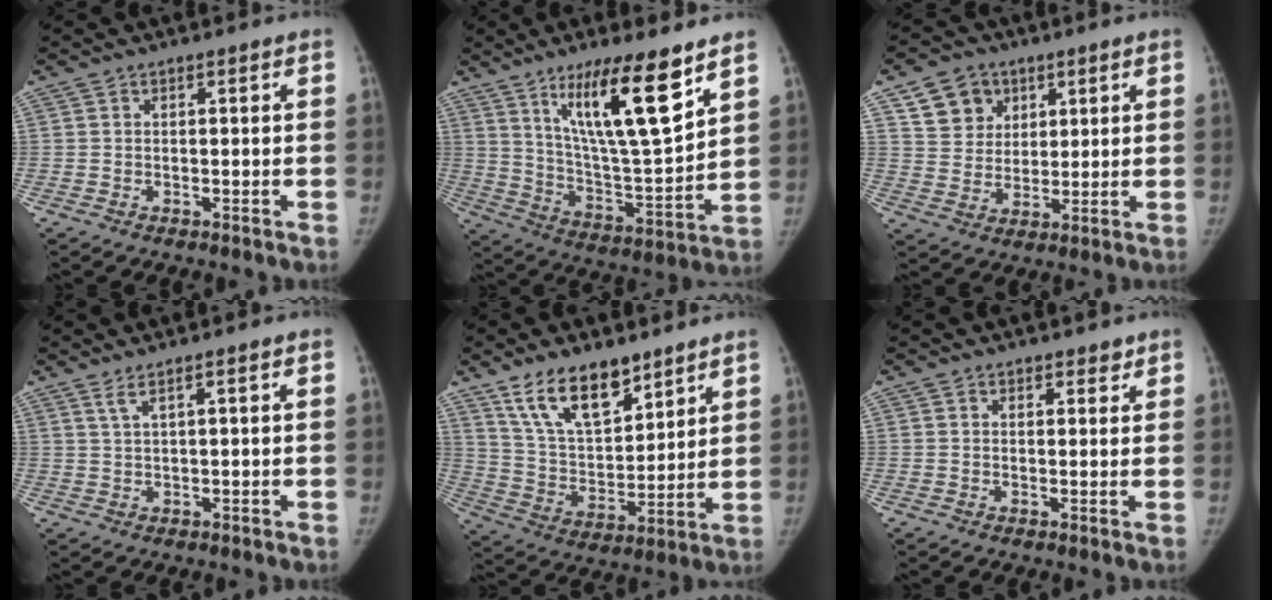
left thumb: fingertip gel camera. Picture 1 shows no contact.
{"total": 18.3, "force": [10.7, 3.3, 14.5], "torque": [-0.226, -0.066, 0.194]}
{"total": 9.1, "force": [4.5, 7.6, 2.3], "torque": [-0.003, -0.019, 0.082]}
{"total": 1.8, "force": [1.2, -0.1, 1.4], "torque": [-0.037, -0.004, 0.032]}
{"total": 14.8, "force": [10.3, 6.7, 8.3], "torque": [-0.109, -0.062, 0.199]}
{"total": 2.0, "force": [1.6, 1.1, 0.6], "torque": [0.010, -0.009, 0.018]}